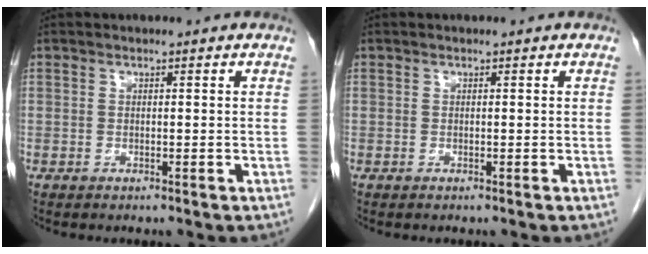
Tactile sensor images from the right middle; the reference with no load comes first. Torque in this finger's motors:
{"motor_torque": [0.00, 0.00, 0.11, -0.01]}